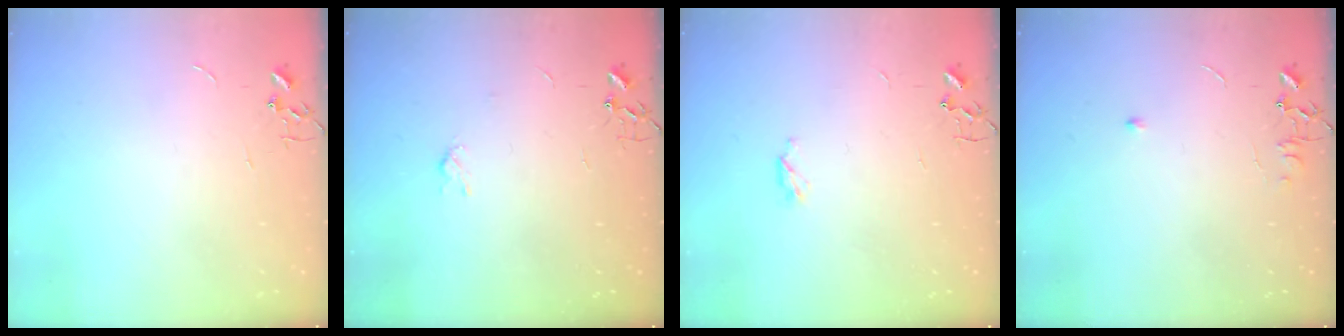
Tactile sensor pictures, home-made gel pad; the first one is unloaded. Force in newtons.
{"total": 3.0, "press": 2.9, "slide": 0.6}
{"total": 3.3, "press": 3.3, "slide": 0.5}
{"total": 5.3, "press": 5.2, "slide": 0.8}